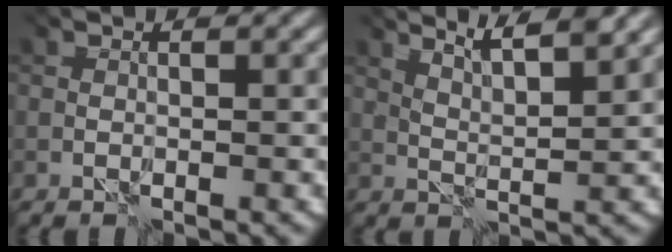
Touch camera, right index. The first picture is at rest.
{"total": 4.3, "force": [3.7, 0.0, 2.2], "torque": [-0.029, 0.010, 0.059]}